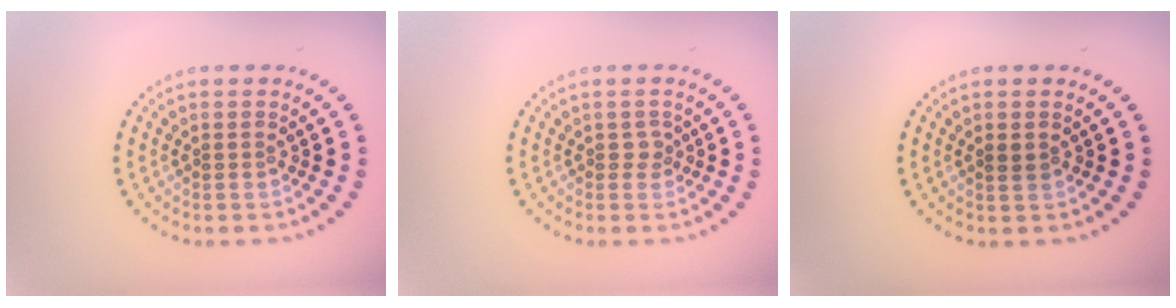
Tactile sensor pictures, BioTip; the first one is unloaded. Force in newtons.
{"total": 0.9, "press": 0.7, "slide": 0.6}
{"total": 0.8, "press": 0.7, "slide": 0.2}